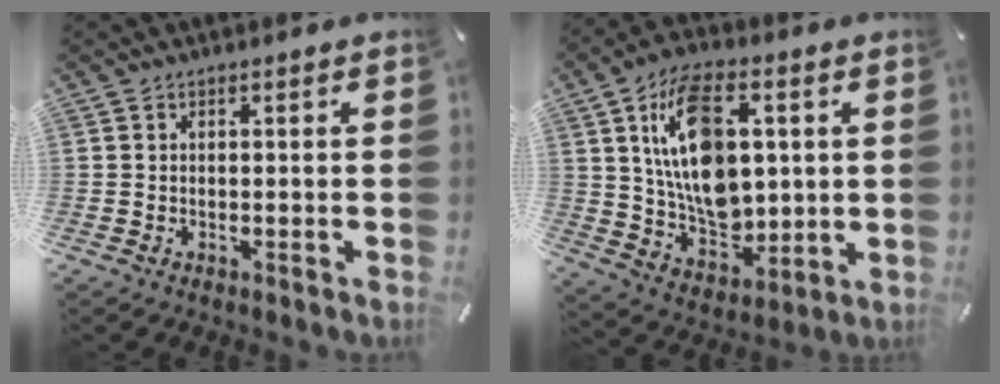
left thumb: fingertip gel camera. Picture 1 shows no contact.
{"total": 17.5, "force": [3.5, 11.5, 12.7], "torque": [-0.242, -0.001, 0.060]}